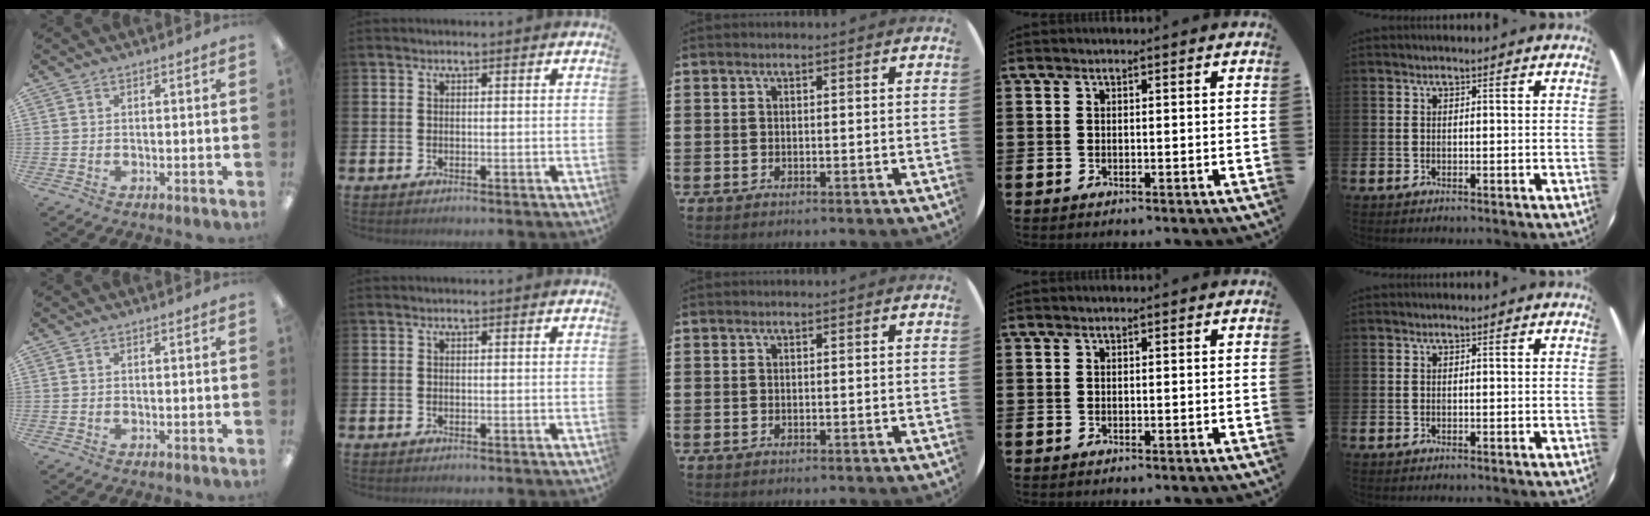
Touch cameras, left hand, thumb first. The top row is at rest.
{}